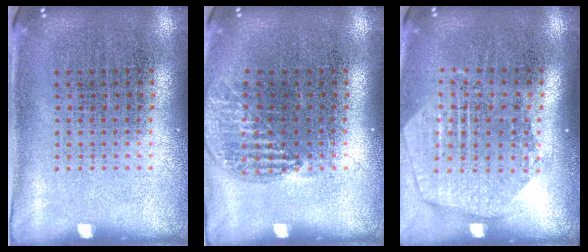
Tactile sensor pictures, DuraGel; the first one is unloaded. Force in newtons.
{"total": 1.0, "press": 1.0, "slide": 0.0}
{"total": 1.9, "press": 1.7, "slide": 0.9}